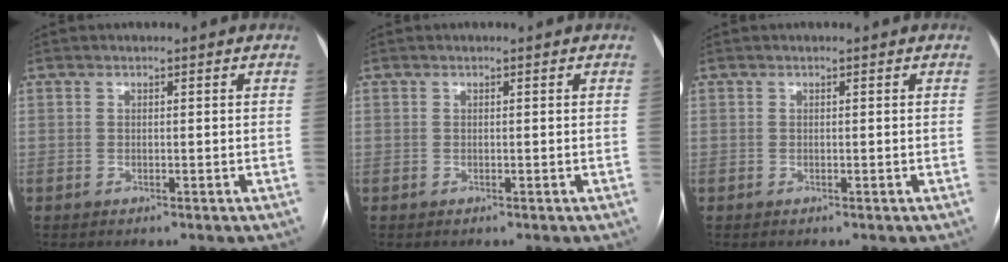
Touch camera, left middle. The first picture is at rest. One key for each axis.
{"total": 0.0}
{"total": 0.0}